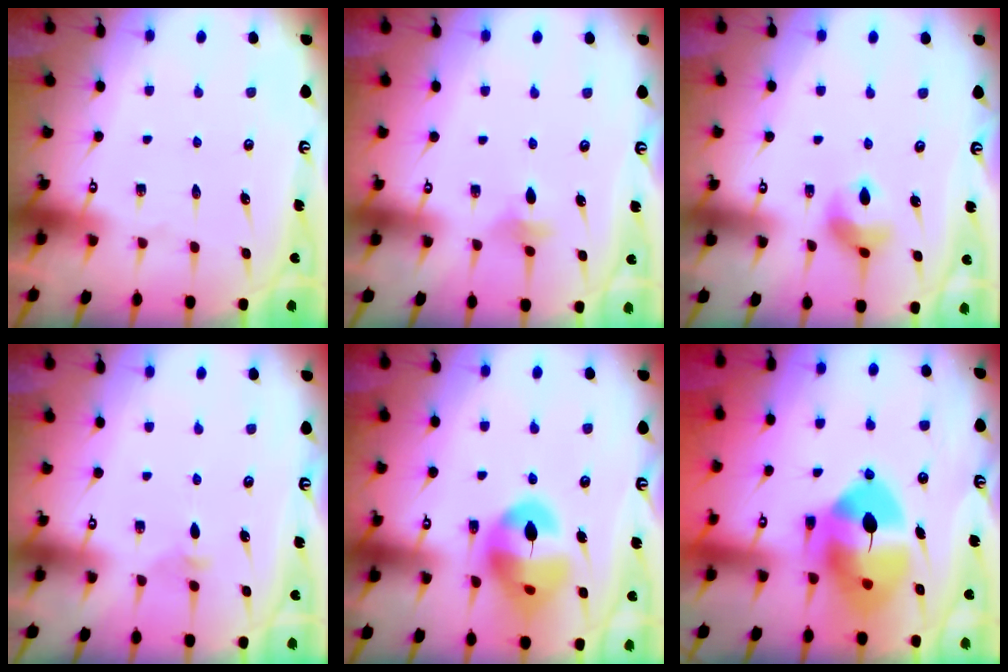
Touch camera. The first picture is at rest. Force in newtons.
{"total": 4.6, "press": 4.5, "slide": 1.0}
{"total": 7.5, "press": 7.4, "slide": 0.5}
{"total": 3.4, "press": 3.3, "slide": 0.9}
{"total": 14.3, "press": 14.2, "slide": 2.0}
{"total": 14.9, "press": 14.7, "slide": 2.5}